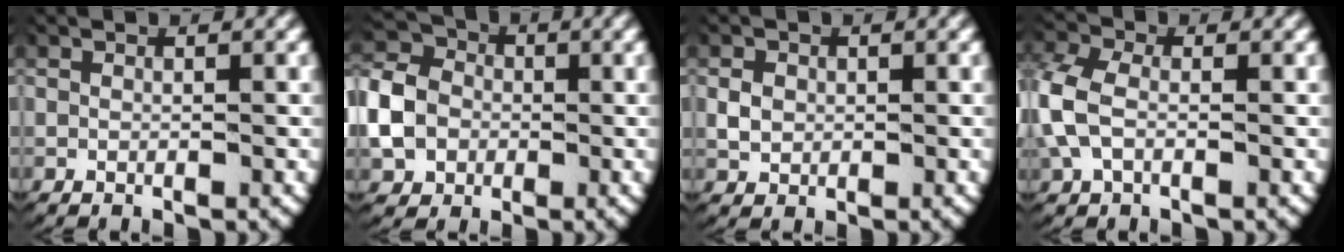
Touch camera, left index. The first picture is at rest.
{"total": 7.6, "force": [0.0, 6.6, 3.7], "torque": [-0.086, -0.007, -0.005]}
{"total": 1.4, "force": [0.0, 1.2, 0.7], "torque": [-0.023, -0.009, 0.010]}
{"total": 4.2, "force": [-0.1, 3.2, 2.7], "torque": [-0.091, -0.008, 0.002]}